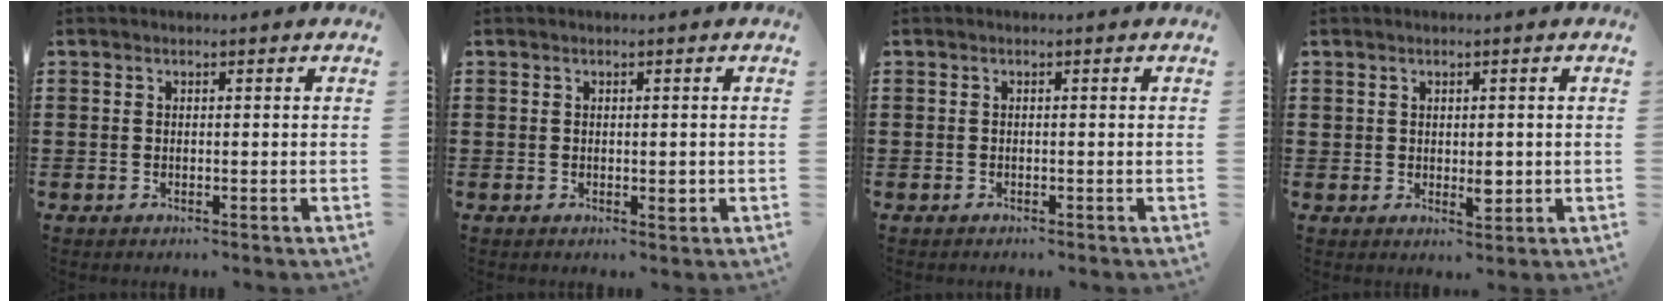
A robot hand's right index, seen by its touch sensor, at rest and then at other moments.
{"total": 1.6, "force": [-0.2, 0.7, 1.4], "torque": [-0.024, 0.001, -0.003]}
{"total": 0.0}
{"total": 2.7, "force": [0.2, 1.5, 2.2], "torque": [-0.035, -0.002, 0.003]}